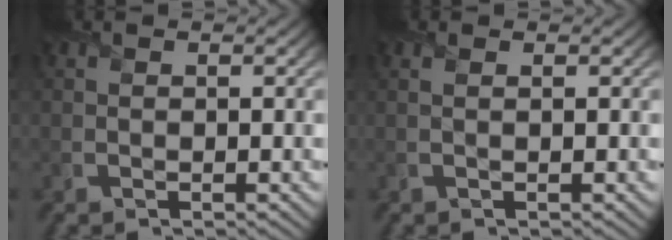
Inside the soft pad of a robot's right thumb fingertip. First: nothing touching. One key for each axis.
{"total": 0.9, "fx": 0.3, "fy": 0.1, "fz": 0.8, "tx": -0.019, "ty": 0.006, "tz": 0.002}